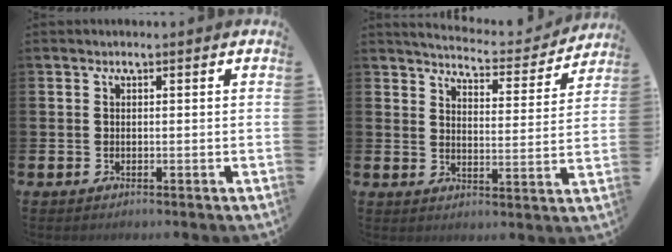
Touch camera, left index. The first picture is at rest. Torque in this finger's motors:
{"motor_torque": [0.87, -1.27, 0.11, 0.06]}